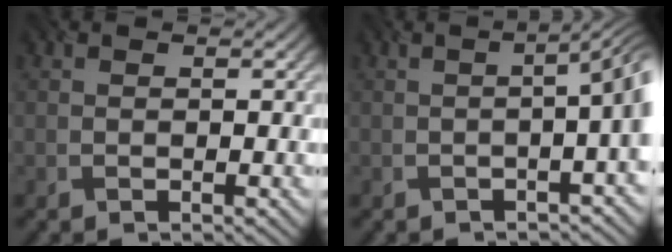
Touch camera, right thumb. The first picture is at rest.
{"total": 6.1, "force": [-0.7, 1.9, 5.8], "torque": [-0.058, 0.005, -0.015]}